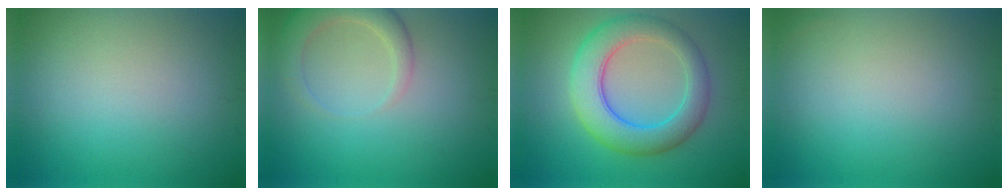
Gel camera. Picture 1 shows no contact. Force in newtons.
{"total": 3.7, "press": 3.7, "slide": 0.3}
{"total": 6.8, "press": 6.8, "slide": 0.4}
{"total": 0.0}